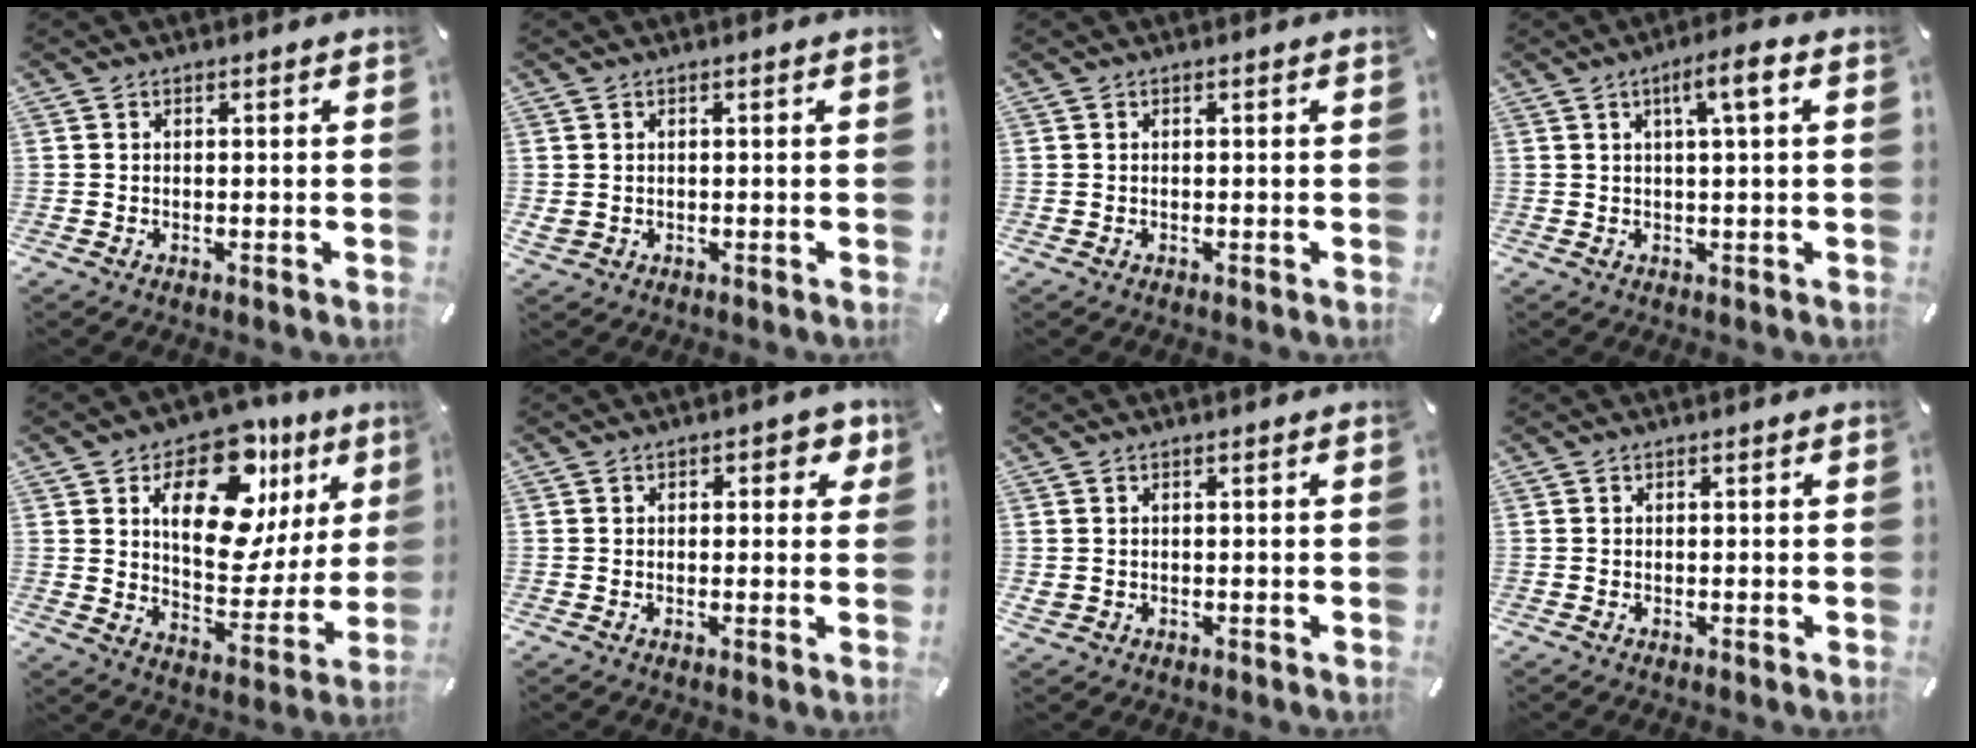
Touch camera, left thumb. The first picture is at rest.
{"total": 1.2, "force": [0.2, 1.1, 0.5], "torque": [-0.010, 0.002, 0.002]}
{"total": 0.0}
{"total": 5.8, "force": [1.9, 0.5, 5.5], "torque": [-0.094, -0.006, 0.026]}
{"total": 18.9, "force": [9.5, 10.7, 12.4], "torque": [-0.182, -0.052, 0.160]}
{"total": 3.5, "force": [1.0, 2.1, 2.6], "torque": [-0.021, -0.002, 0.010]}
{"total": 1.1, "force": [0.0, 1.1, 0.3], "torque": [-0.006, 0.004, -0.002]}
{"total": 0.0}